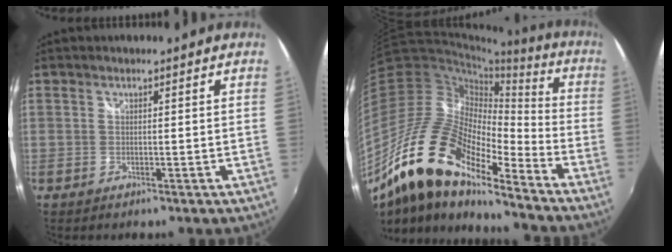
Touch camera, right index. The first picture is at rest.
{"total": 22.5, "force": [-15.8, 7.4, 14.3], "torque": [-0.254, -0.029, -0.309]}